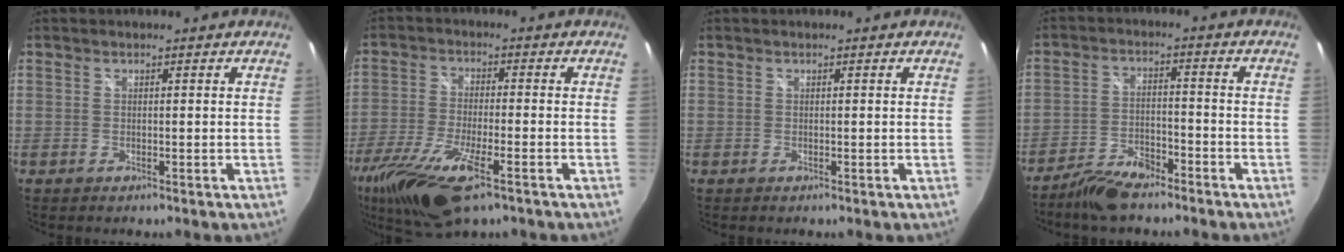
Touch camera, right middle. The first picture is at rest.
{"total": 16.1, "force": [-9.6, 5.1, 11.8], "torque": [-0.259, -0.055, -0.182]}
{"total": 0.0}
{"total": 7.8, "force": [-6.6, 2.2, 3.6], "torque": [-0.084, -0.001, -0.120]}